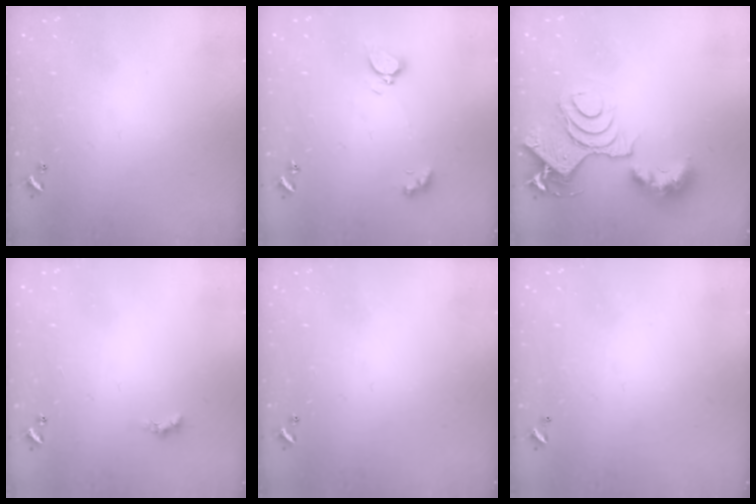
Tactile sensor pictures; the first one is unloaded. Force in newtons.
{"total": 5.2, "press": 5.1, "slide": 0.7}
{"total": 12.8, "press": 12.8, "slide": 1.5}
{"total": 0.0}
{"total": 0.0}
{"total": 2.8, "press": 2.8, "slide": 0.1}